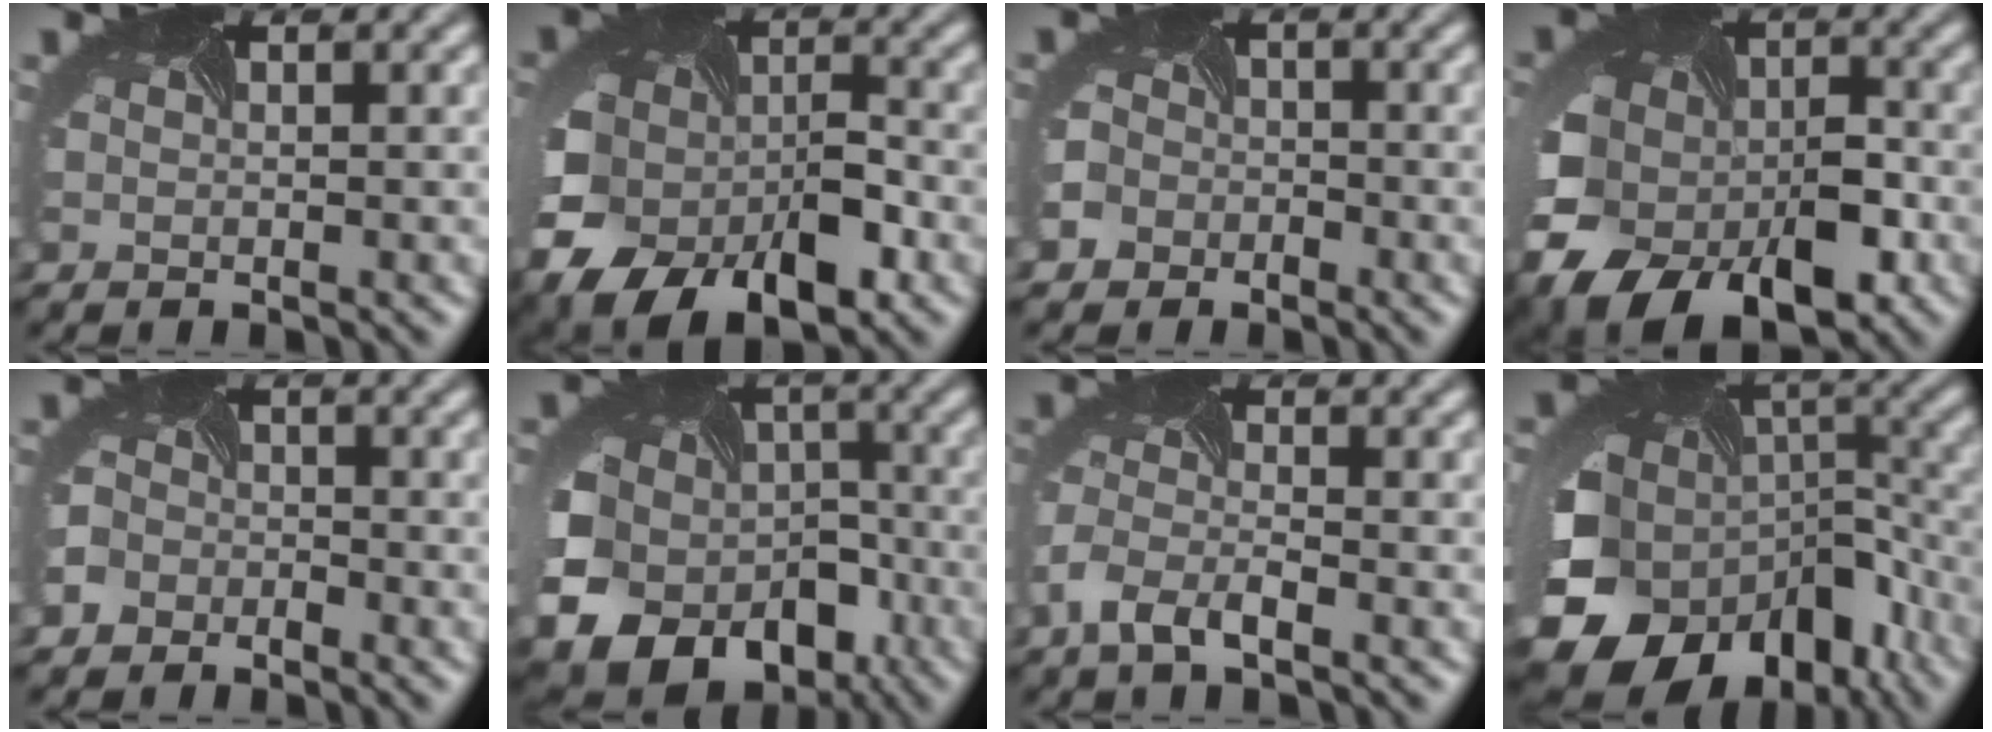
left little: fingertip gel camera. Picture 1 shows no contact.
{"total": 13.0, "force": [-5.0, 8.7, 8.3], "torque": [-0.184, -0.046, -0.068]}
{"total": 4.0, "force": [-2.6, 3.0, 0.5], "torque": [0.008, -0.008, -0.050]}
{"total": 13.3, "force": [-4.9, 9.3, 8.1], "torque": [-0.168, -0.042, -0.074]}
{"total": 2.7, "force": [-2.0, 1.7, 0.2], "torque": [-0.001, -0.001, -0.045]}
{"total": 17.7, "force": [-8.1, 13.5, 8.1], "torque": [-0.153, -0.059, -0.126]}
{"total": 3.3, "force": [-2.4, 0.8, 2.1], "torque": [-0.053, -0.009, -0.054]}
{"total": 19.6, "force": [-8.9, 14.7, 9.5], "torque": [-0.207, -0.077, -0.103]}